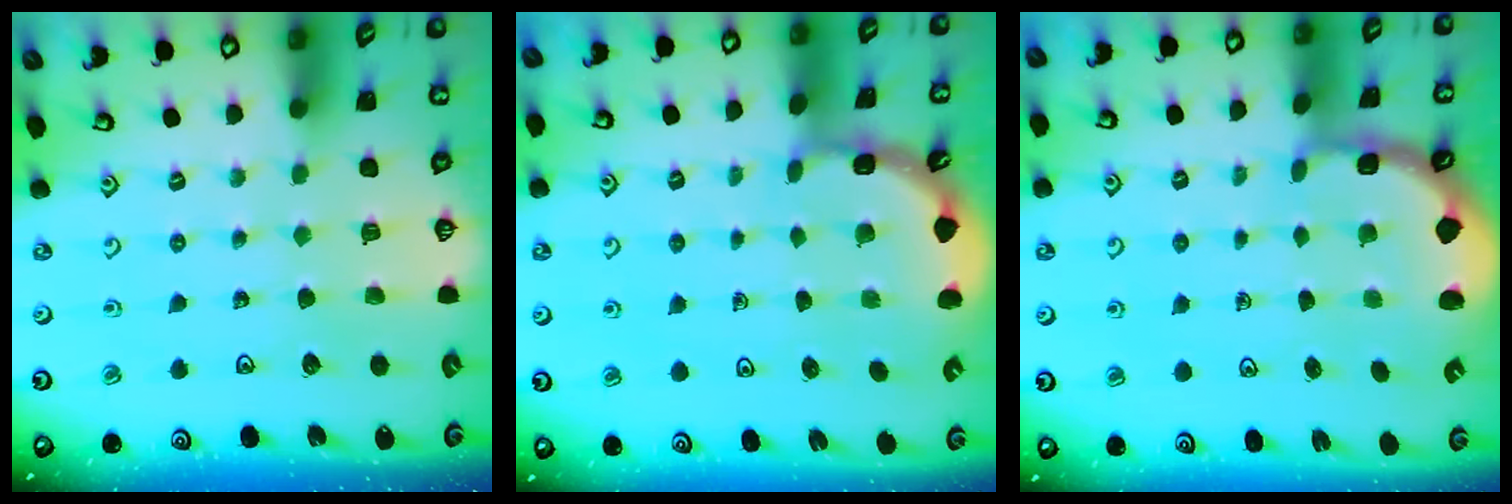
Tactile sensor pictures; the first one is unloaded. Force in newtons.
{"total": 2.2, "press": 2.2, "slide": 0.1}
{"total": 1.8, "press": 1.7, "slide": 0.5}